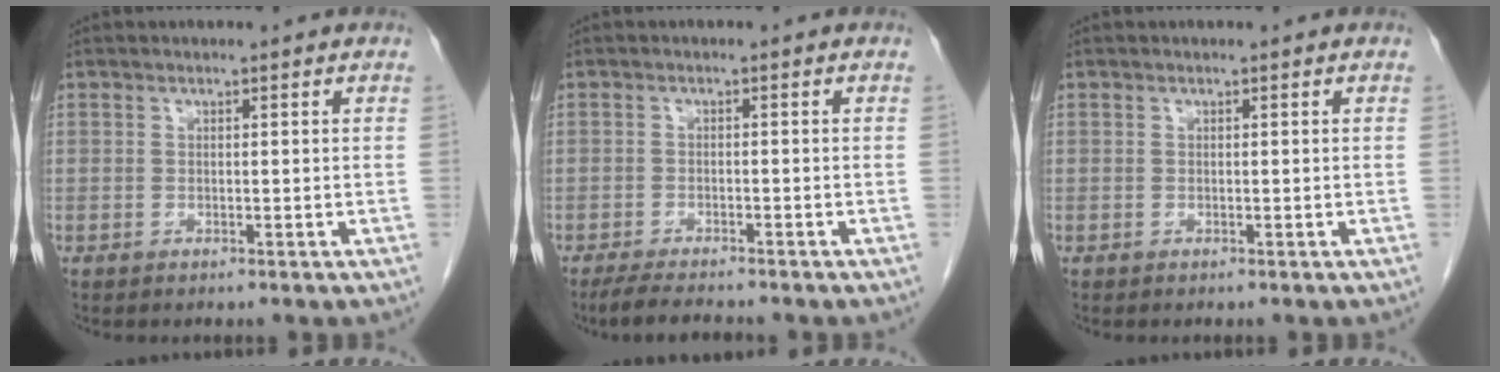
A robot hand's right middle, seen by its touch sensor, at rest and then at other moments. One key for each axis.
{"total": 4.3, "fx": -3.8, "fy": 0.4, "fz": 1.9, "tx": -0.038, "ty": -0.015, "tz": -0.065}
{"total": 0.0}